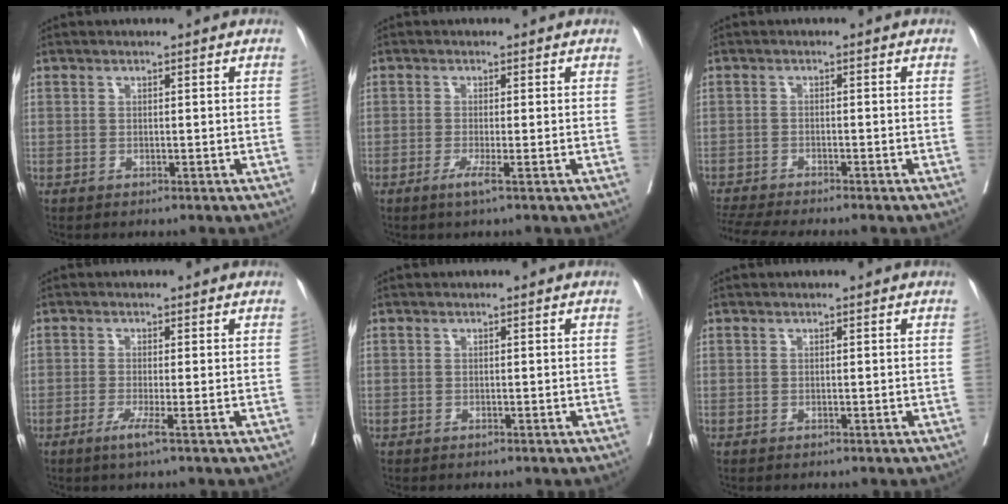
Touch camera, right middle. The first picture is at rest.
{"total": 2.0, "force": [-0.6, -1.2, 1.5], "torque": [-0.026, -0.006, -0.015]}
{"total": 7.3, "force": [-6.4, -1.2, 3.2], "torque": [-0.046, -0.014, -0.107]}
{"total": 2.3, "force": [-0.8, -1.3, 1.7], "torque": [-0.031, -0.006, -0.019]}
{"total": 0.0}
{"total": 0.0}